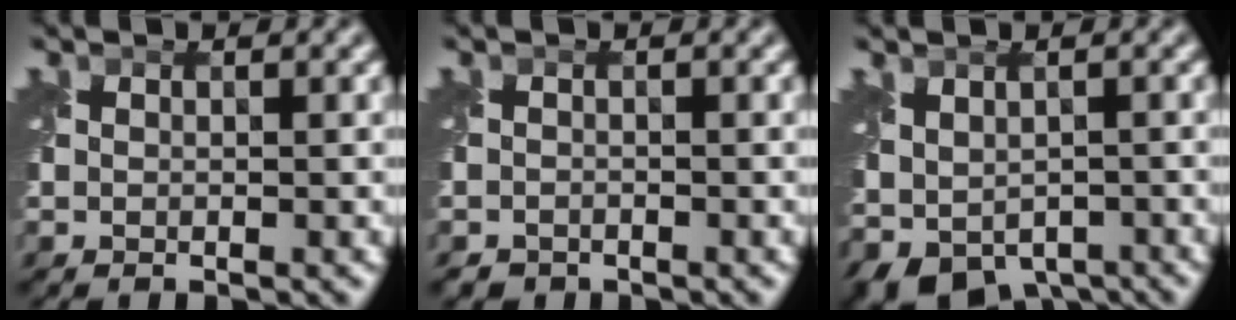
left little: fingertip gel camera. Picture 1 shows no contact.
{"total": 1.3, "force": [-1.1, 0.6, -0.1], "torque": [0.004, -0.009, -0.021]}
{"total": 6.1, "force": [-2.8, 3.9, 3.8], "torque": [-0.071, -0.028, -0.033]}